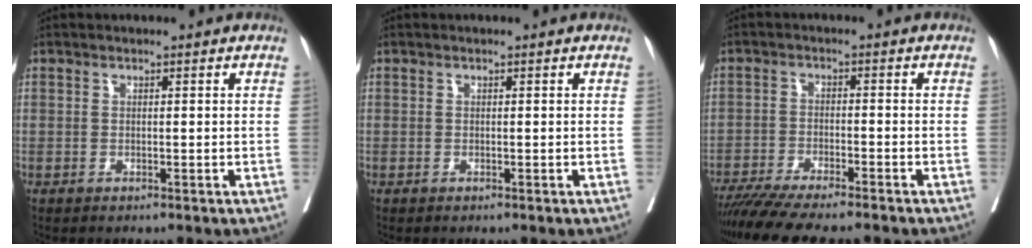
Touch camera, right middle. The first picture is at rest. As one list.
[{"total": 0.0}, {"total": 12.3, "force": [-10.6, 0.6, 6.1], "torque": [-0.088, -0.026, -0.165]}]